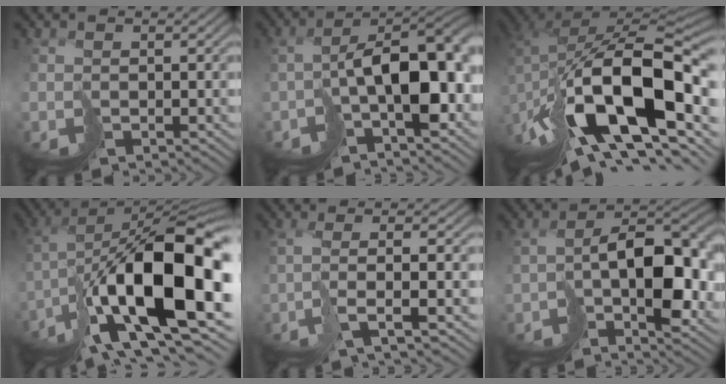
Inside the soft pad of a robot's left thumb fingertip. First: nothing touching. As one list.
[{"total": 11.1, "force": [-2.8, 5.3, 9.4], "torque": [-0.135, -0.008, -0.038]}, {"total": 17.3, "force": [-5.9, 8.0, 14.1], "torque": [-0.282, -0.014, -0.082]}, {"total": 18.1, "force": [-5.2, 6.6, 16.1], "torque": [-0.274, 0.006, -0.082]}, {"total": 4.6, "force": [-1.0, -0.3, 4.5], "torque": [-0.075, 0.006, -0.024]}, {"total": 9.6, "force": [-1.9, 4.9, 8.1], "torque": [-0.120, 0.001, -0.021]}]